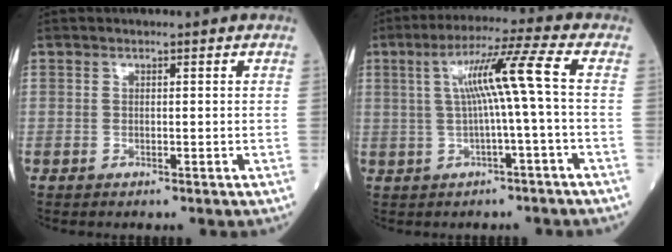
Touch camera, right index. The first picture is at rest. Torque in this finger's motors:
{"motor_torque": [1.23, 0.21, 0.65, 0.19]}